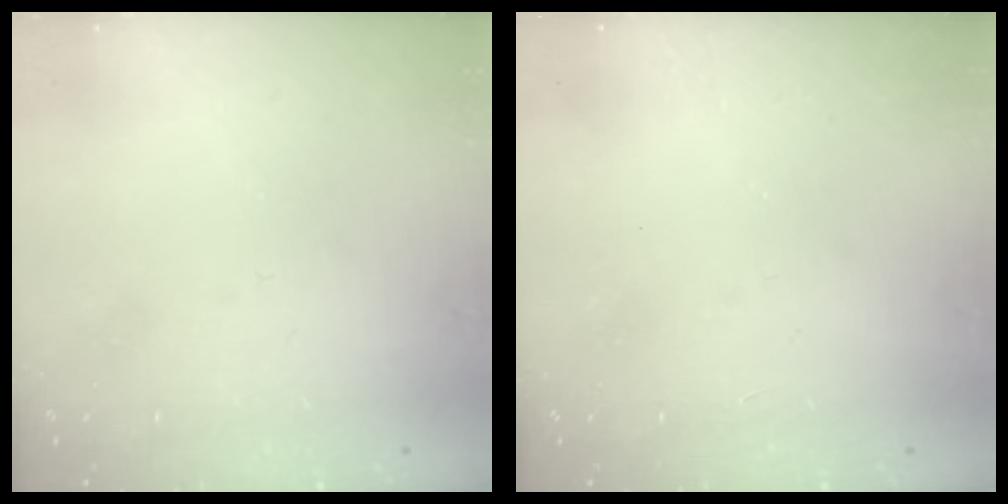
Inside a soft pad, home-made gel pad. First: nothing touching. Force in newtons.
{"total": 1.0, "press": 1.0, "slide": 0.1}